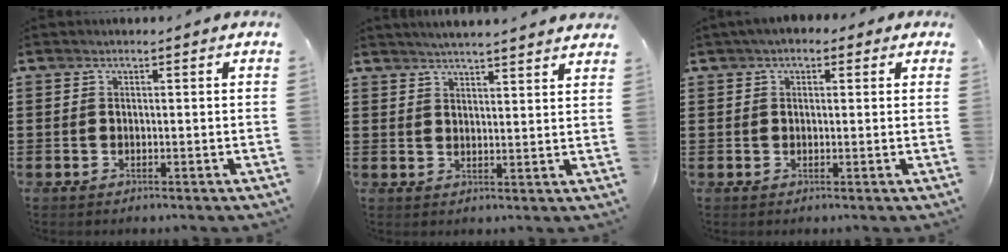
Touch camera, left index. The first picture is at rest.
{"total": 3.3, "force": [3.2, -0.7, 0.5], "torque": [-0.019, -0.013, 0.057]}
{"total": 1.9, "force": [0.8, 1.3, 1.1], "torque": [-0.026, 0.009, 0.013]}